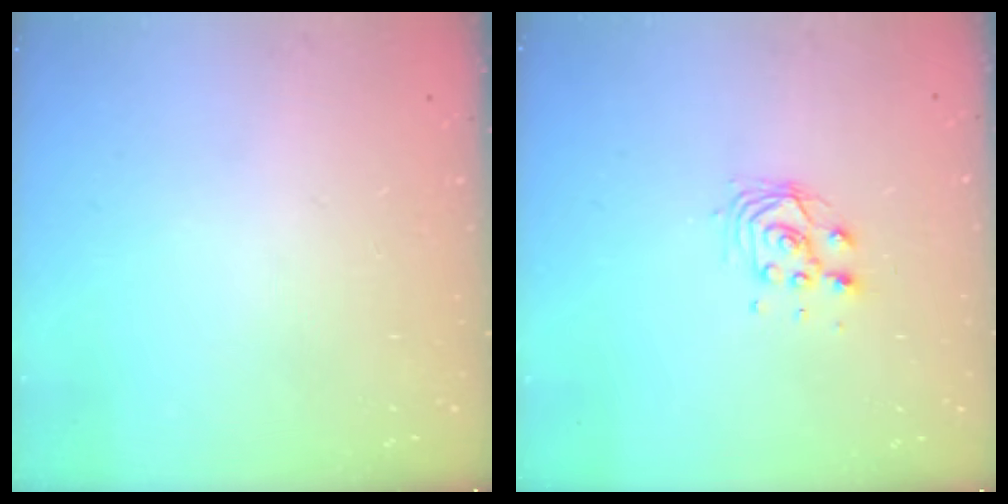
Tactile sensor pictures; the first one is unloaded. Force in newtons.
{"total": 5.9, "press": 5.9, "slide": 0.2}